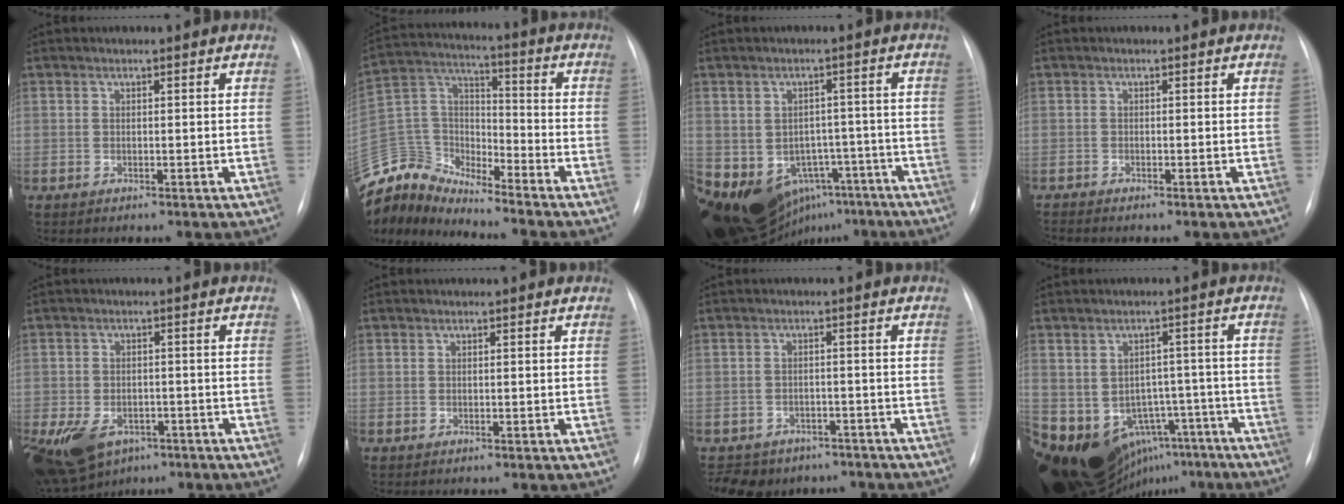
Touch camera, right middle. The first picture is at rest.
{"total": 13.3, "force": [-13.1, 2.3, 1.4], "torque": [-0.037, 0.061, -0.255]}
{"total": 17.1, "force": [-8.8, 12.6, 7.4], "torque": [-0.152, 0.024, -0.105]}
{"total": 0.7, "force": [-0.7, -0.1, 0.1], "torque": [0.000, -0.001, -0.011]}
{"total": 17.4, "force": [-8.8, 12.3, 8.6], "torque": [-0.245, -0.014, -0.123]}
{"total": 0.0}
{"total": 9.6, "force": [-7.6, 5.7, 1.6], "torque": [-0.029, 0.011, -0.089]}
{"total": 18.7, "force": [-11.0, 13.0, 7.9], "torque": [-0.156, 0.033, -0.120]}